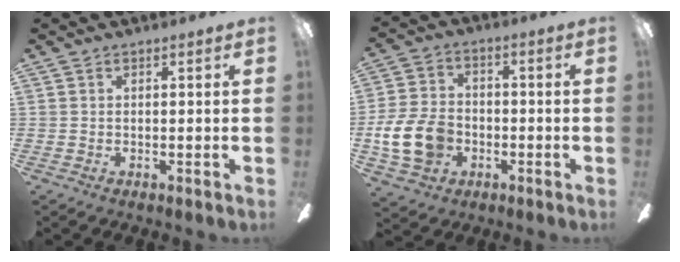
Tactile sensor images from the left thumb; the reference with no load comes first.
{"total": 13.0, "force": [-3.4, 9.6, 8.1], "torque": [-0.190, 0.027, -0.060]}